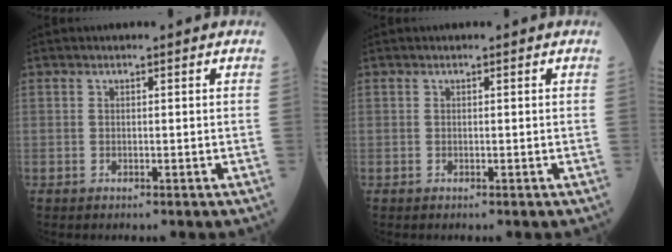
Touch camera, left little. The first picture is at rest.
{"total": 0.0}